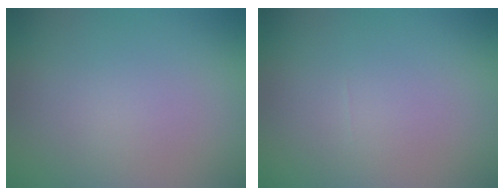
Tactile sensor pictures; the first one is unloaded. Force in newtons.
{"total": 0.0}